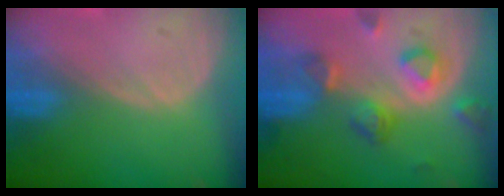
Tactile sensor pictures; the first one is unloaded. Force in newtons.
{"total": 7.0, "press": 6.9, "slide": 1.2}